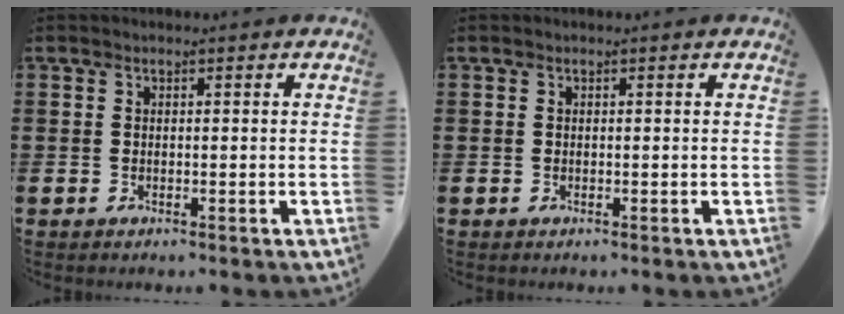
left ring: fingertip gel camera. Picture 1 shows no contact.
{"total": 0.0}